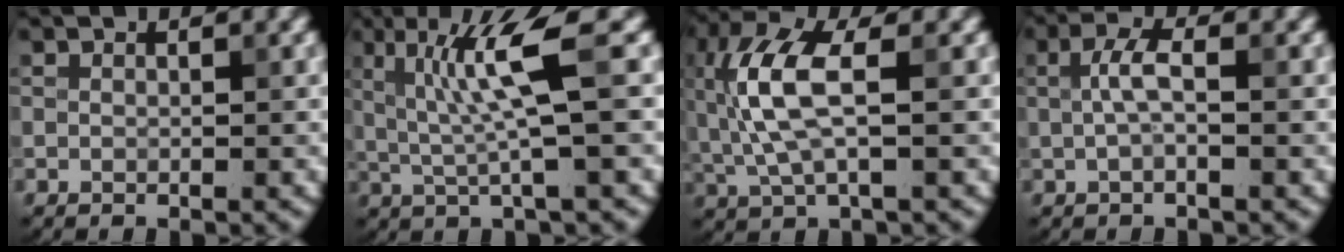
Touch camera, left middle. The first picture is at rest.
{"total": 5.5, "force": [1.0, 0.3, 5.4], "torque": [-0.115, 0.001, 0.023]}
{"total": 6.4, "force": [0.6, 2.3, 6.0], "torque": [-0.146, 0.008, 0.008]}
{"total": 2.2, "force": [0.2, 0.7, 2.1], "torque": [-0.046, 0.007, -0.001]}